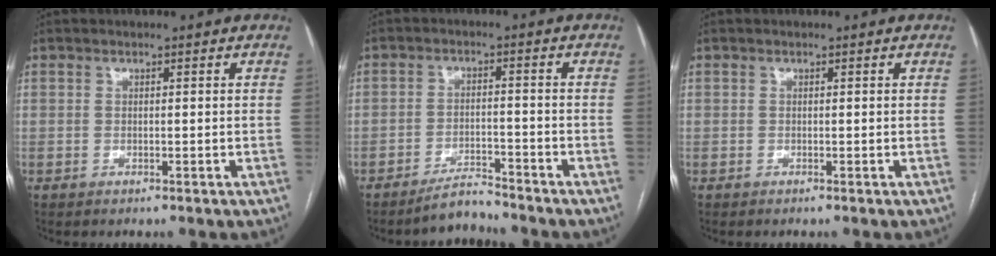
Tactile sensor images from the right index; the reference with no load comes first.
{"total": 3.8, "force": [-3.8, 0.4, 0.6], "torque": [-0.007, -0.010, -0.066]}
{"total": 0.0}